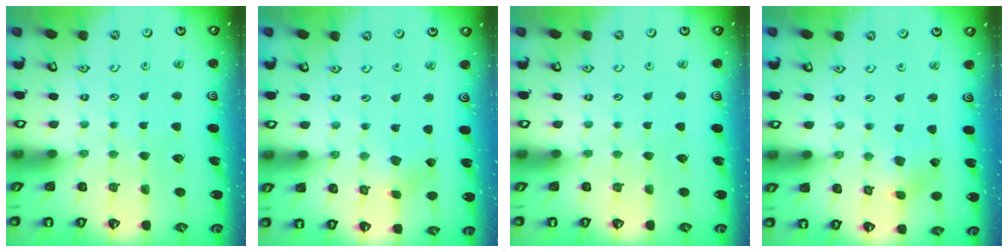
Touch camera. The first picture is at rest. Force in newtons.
{"total": 2.2, "press": 2.2, "slide": 0.4}
{"total": 0.0}
{"total": 2.5, "press": 2.4, "slide": 0.5}